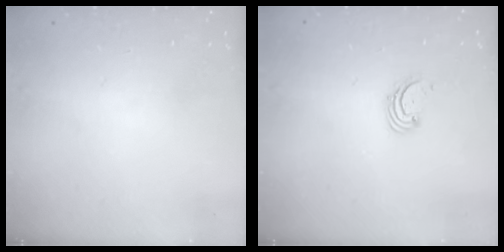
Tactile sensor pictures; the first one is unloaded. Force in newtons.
{"total": 1.7, "press": 1.7, "slide": 0.2}